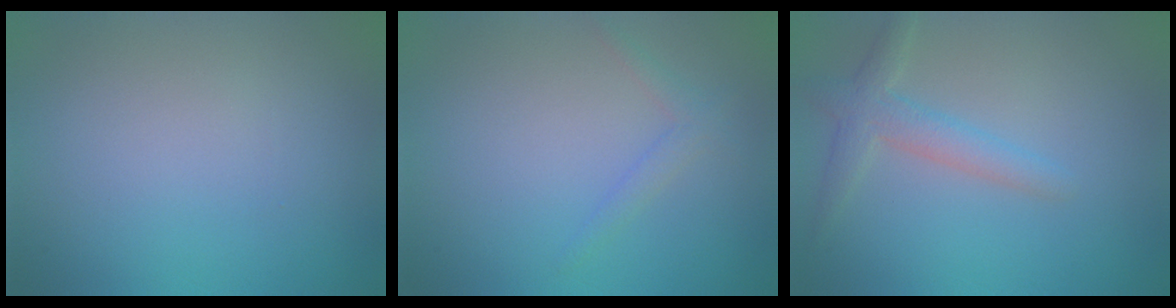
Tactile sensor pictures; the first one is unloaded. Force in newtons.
{"total": 1.3, "press": 1.3, "slide": 0.1}
{"total": 2.7, "press": 2.7, "slide": 0.3}